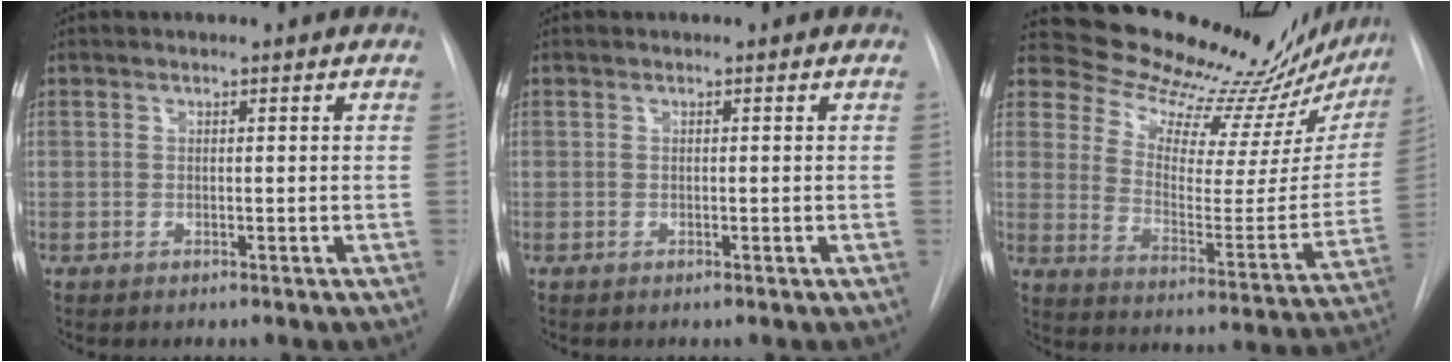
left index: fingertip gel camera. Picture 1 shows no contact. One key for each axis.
{"total": 0.6, "fx": -0.6, "fy": -0.1, "fz": -0.1, "tx": 0.003, "ty": -0.006, "tz": -0.010}
{"total": 23.5, "fx": 22.3, "fy": 4.1, "fz": 6.2, "tx": -0.092, "ty": -0.106, "tz": 0.287}